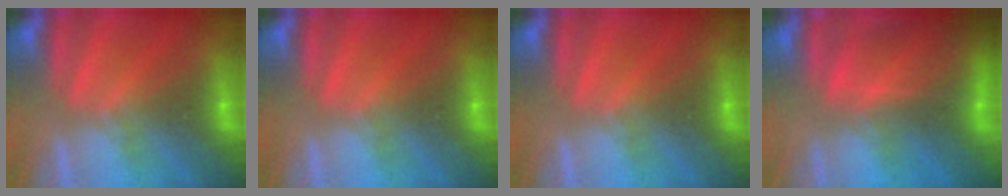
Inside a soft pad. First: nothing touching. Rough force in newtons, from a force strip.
{"total": 0.0}
{"total": 0.0}
{"total": 9.4}